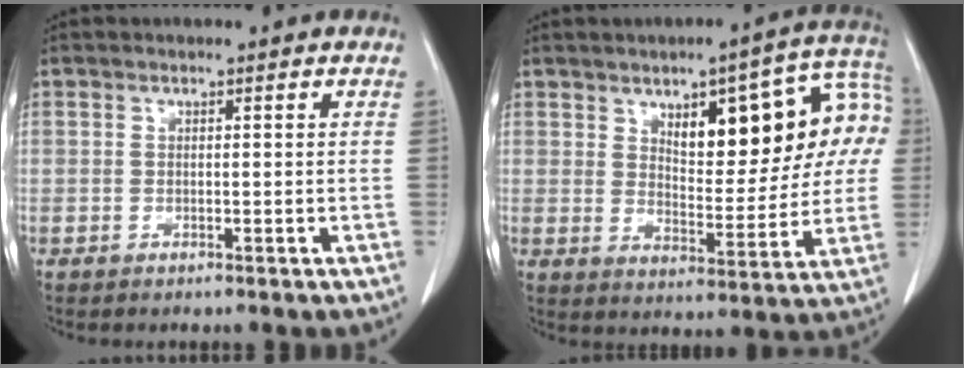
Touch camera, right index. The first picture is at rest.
{"total": 16.2, "force": [5.1, 6.1, 14.1], "torque": [-0.180, 0.032, 0.072]}